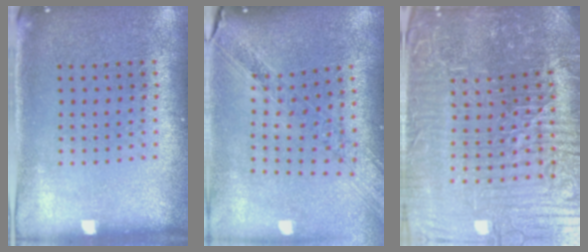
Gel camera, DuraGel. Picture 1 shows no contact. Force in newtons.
{"total": 1.3, "press": 1.3, "slide": 0.4}
{"total": 7.6, "press": 6.8, "slide": 3.4}